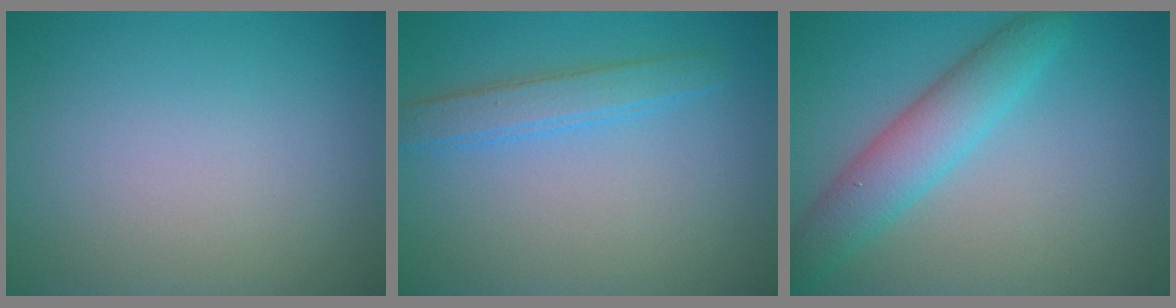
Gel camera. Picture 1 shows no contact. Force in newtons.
{"total": 2.6, "press": 2.6, "slide": 0.1}
{"total": 4.8, "press": 4.8, "slide": 0.1}